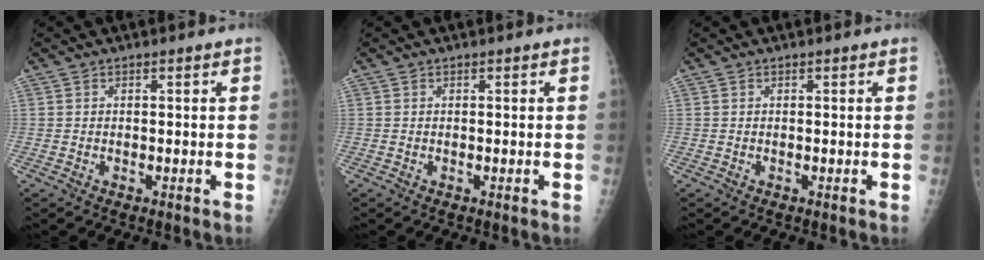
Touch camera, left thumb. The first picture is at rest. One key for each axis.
{"total": 0.0}
{"total": 0.0}